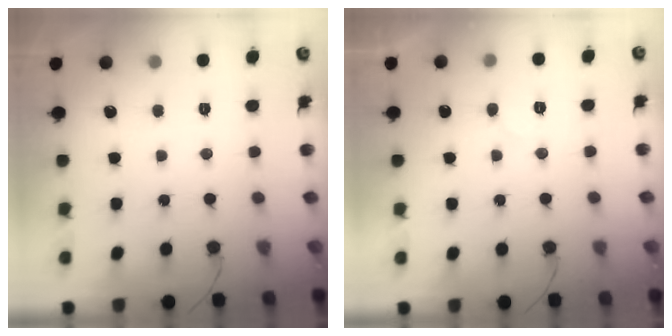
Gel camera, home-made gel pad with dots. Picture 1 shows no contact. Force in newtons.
{"total": 3.7, "press": 3.7, "slide": 0.4}